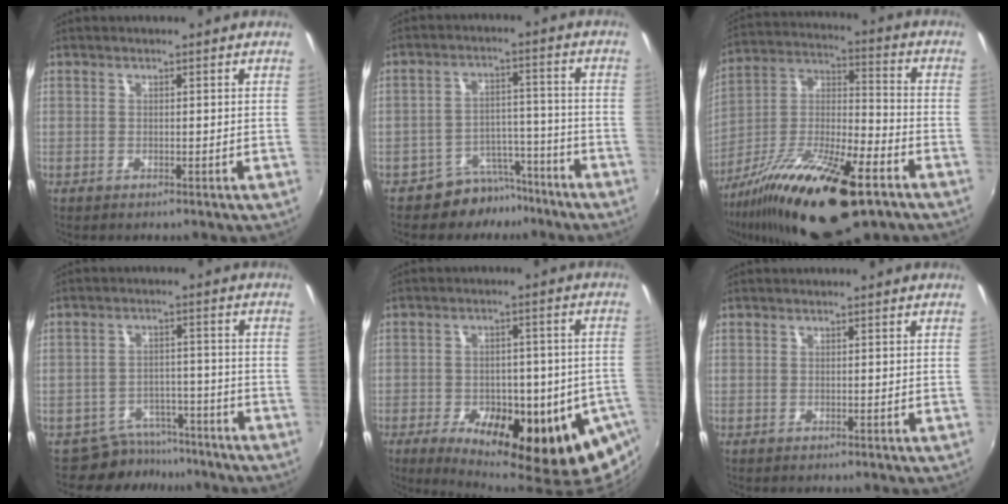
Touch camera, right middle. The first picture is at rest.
{"total": 8.1, "force": [-6.8, 4.3, 0.9], "torque": [-0.018, 0.031, -0.096]}
{"total": 23.6, "force": [-13.8, 7.0, 17.8], "torque": [-0.317, -0.032, -0.242]}
{"total": 7.1, "force": [-6.2, 3.3, 0.3], "torque": [-0.011, 0.014, -0.088]}
{"total": 21.4, "force": [-9.0, 9.1, 17.2], "torque": [-0.273, -0.055, -0.112]}
{"total": 0.0}